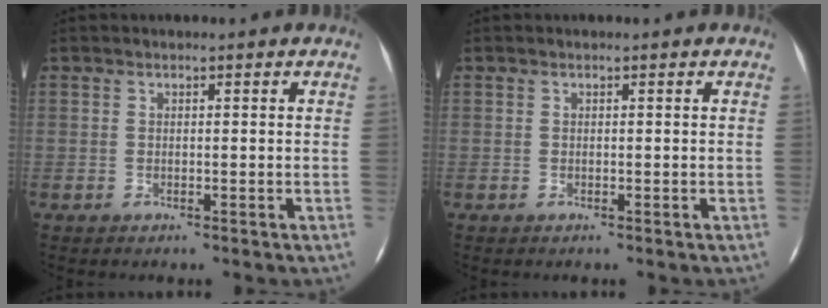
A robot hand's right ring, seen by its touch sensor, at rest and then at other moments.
{"total": 0.0}